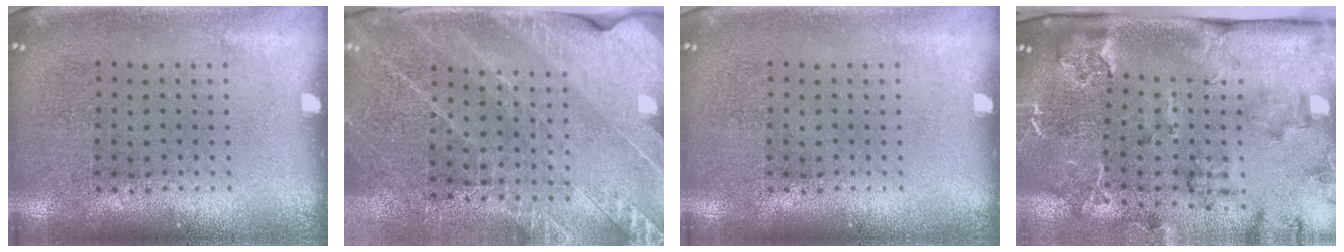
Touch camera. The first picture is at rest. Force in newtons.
{"total": 2.6, "press": 2.5, "slide": 0.4}
{"total": 0.0}
{"total": 2.5, "press": 2.3, "slide": 0.9}